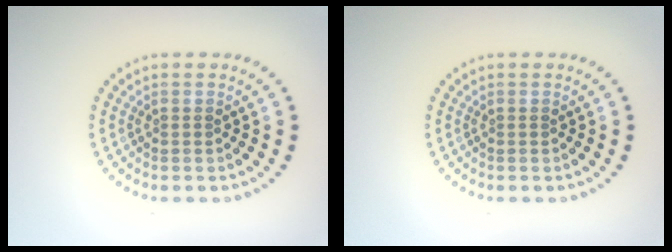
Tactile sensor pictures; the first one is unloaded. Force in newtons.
{"total": 0.0}